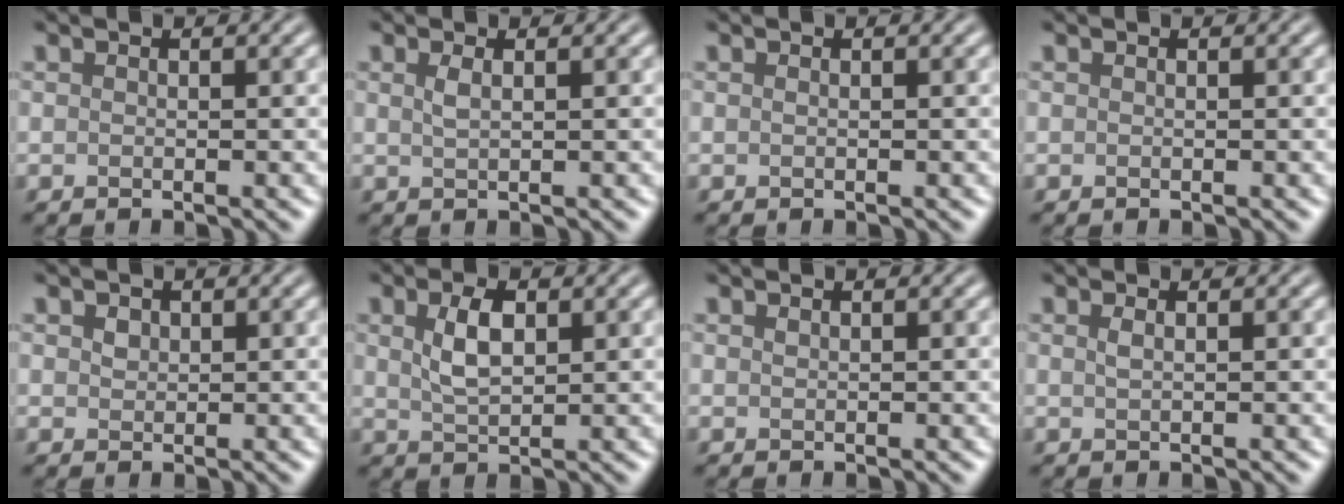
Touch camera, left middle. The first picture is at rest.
{"total": 1.2, "force": [0.5, 0.4, 1.0], "torque": [-0.018, 0.003, 0.008]}
{"total": 0.0}
{"total": 0.0}
{"total": 1.0, "force": [0.5, 0.8, 0.4], "torque": [-0.009, -0.001, 0.009]}
{"total": 3.3, "force": [1.0, 1.7, 2.6], "torque": [-0.058, 0.001, 0.023]}
{"total": 0.0}
{"total": 0.9, "force": [0.4, 0.3, 0.7], "torque": [-0.012, 0.003, 0.006]}